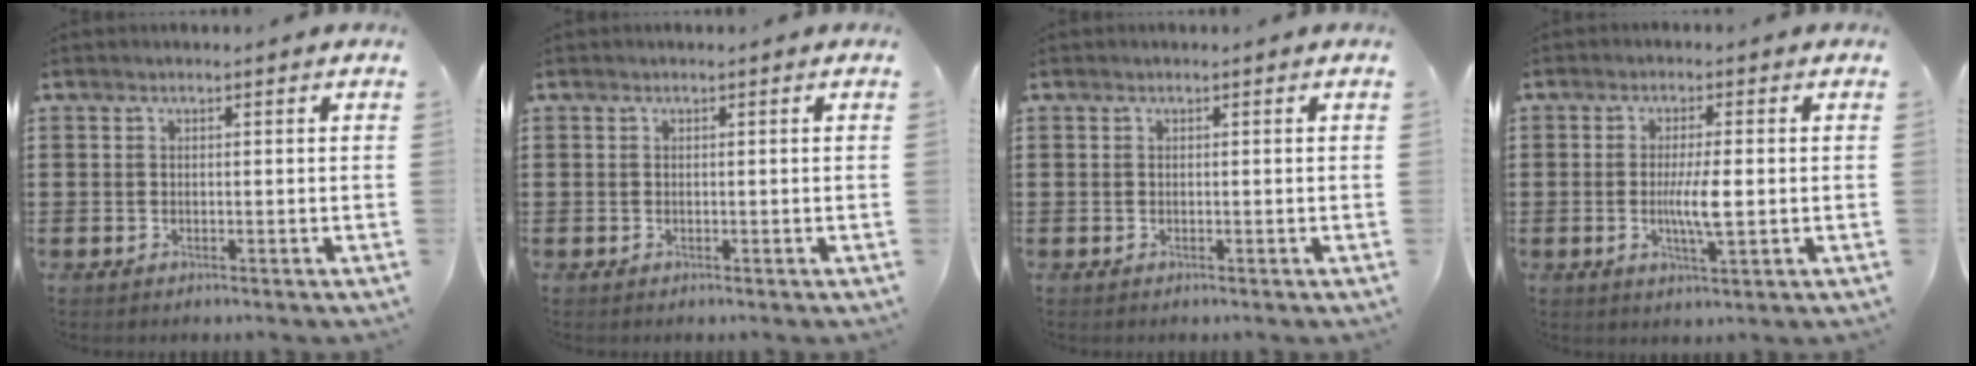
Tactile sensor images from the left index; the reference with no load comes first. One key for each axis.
{"total": 0.0}
{"total": 0.0}
{"total": 5.4, "fx": -0.3, "fy": 0.8, "fz": 5.4, "tx": -0.101, "ty": -0.005, "tz": -0.011}